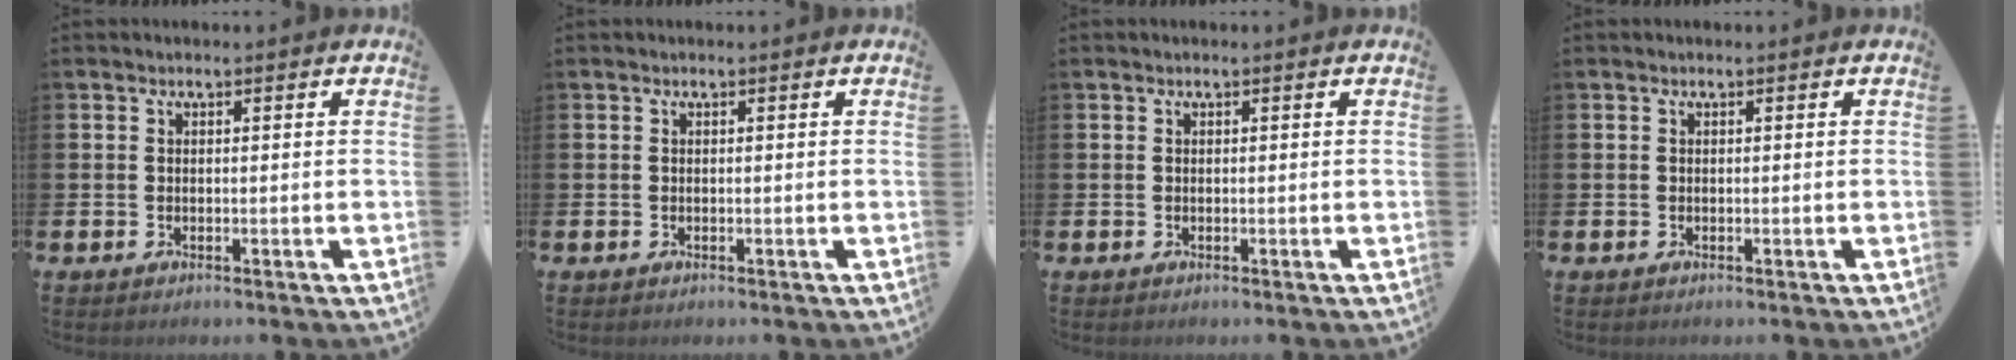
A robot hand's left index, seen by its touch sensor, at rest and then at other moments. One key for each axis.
{"total": 0.0}
{"total": 0.0}
{"total": 0.0}